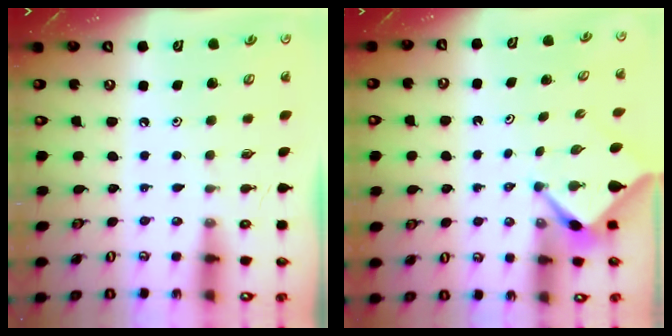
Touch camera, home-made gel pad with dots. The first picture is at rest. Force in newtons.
{"total": 2.5, "press": 2.5, "slide": 0.3}